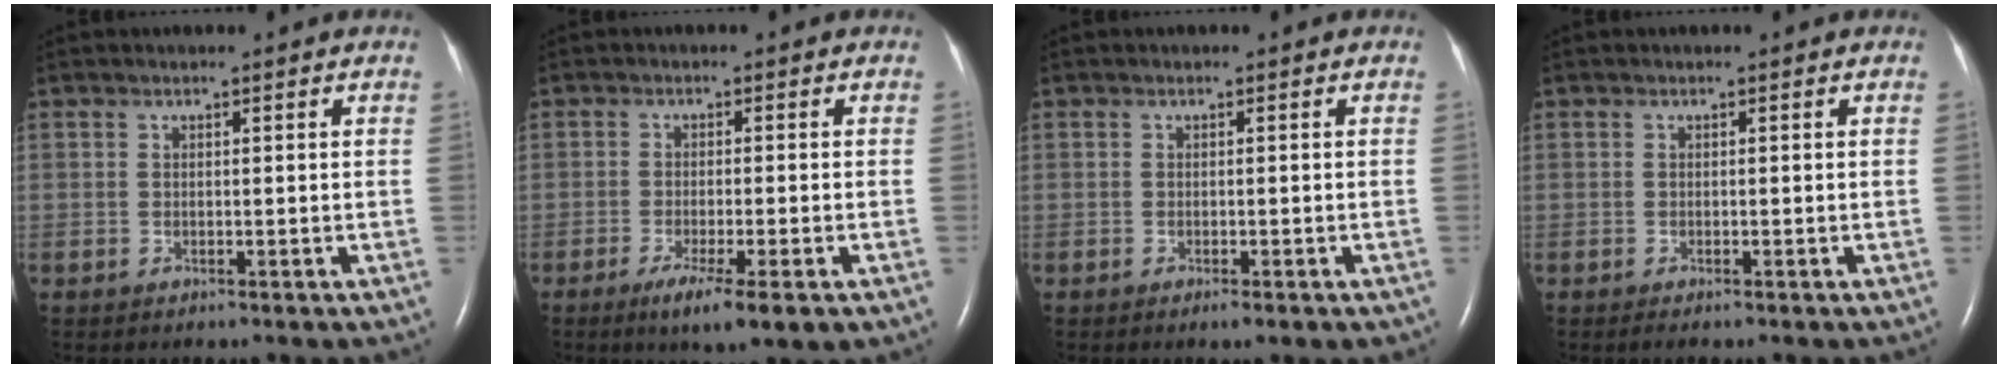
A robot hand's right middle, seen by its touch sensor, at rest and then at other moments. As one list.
[{"total": 7.1, "force": [-4.0, 0.6, 5.9], "torque": [-0.097, -0.020, -0.060]}, {"total": 2.3, "force": [-1.4, 0.6, 1.7], "torque": [-0.021, -0.004, -0.016]}, {"total": 0.8, "force": [-0.6, 0.0, 0.5], "torque": [-0.013, -0.003, -0.008]}]